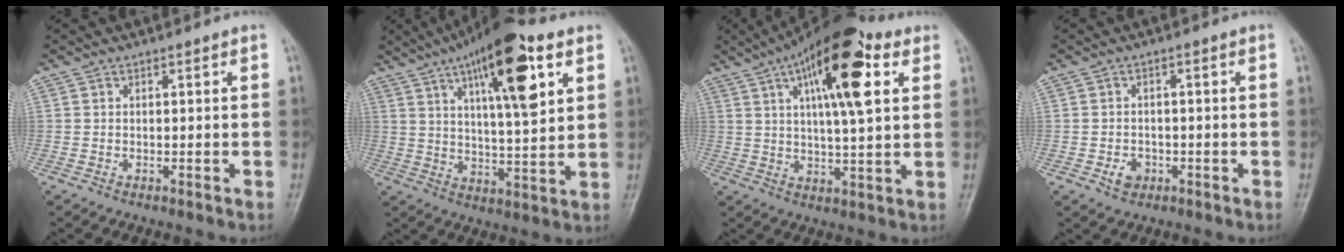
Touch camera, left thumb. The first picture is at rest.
{"total": 17.9, "force": [8.2, 5.0, 15.1], "torque": [-0.220, -0.021, 0.129]}
{"total": 17.2, "force": [6.7, 5.5, 14.9], "torque": [-0.219, -0.003, 0.098]}
{"total": 3.0, "force": [-1.2, 2.3, 1.4], "torque": [-0.015, 0.008, -0.017]}